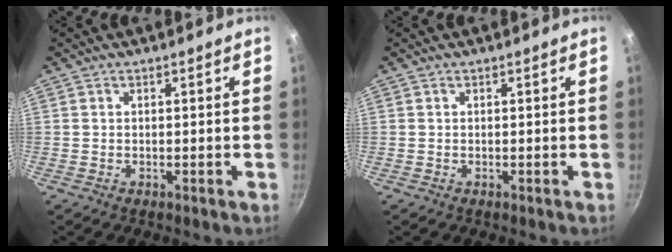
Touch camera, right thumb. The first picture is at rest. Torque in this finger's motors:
{"motor_torque": [-0.42, 0.01, -0.31, 0.18, -0.03]}